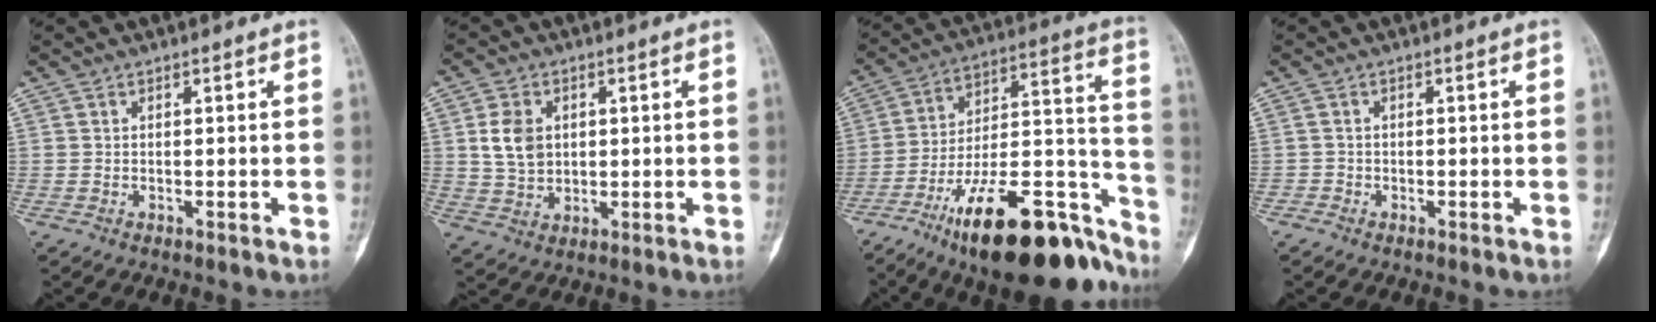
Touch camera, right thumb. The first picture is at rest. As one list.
[{"total": 7.1, "force": [1.3, 5.5, 4.3], "torque": [-0.064, -0.006, 0.029]}, {"total": 28.3, "force": [-19.0, 9.5, 18.7], "torque": [-0.202, 0.109, -0.304]}, {"total": 1.2, "force": [-0.8, 0.9, -0.1], "torque": [0.007, 0.005, -0.022]}]